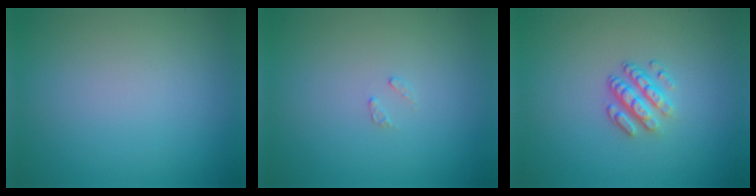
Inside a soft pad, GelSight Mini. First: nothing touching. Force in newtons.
{"total": 0.8, "press": 0.7, "slide": 0.1}
{"total": 3.2, "press": 2.3, "slide": 2.2}